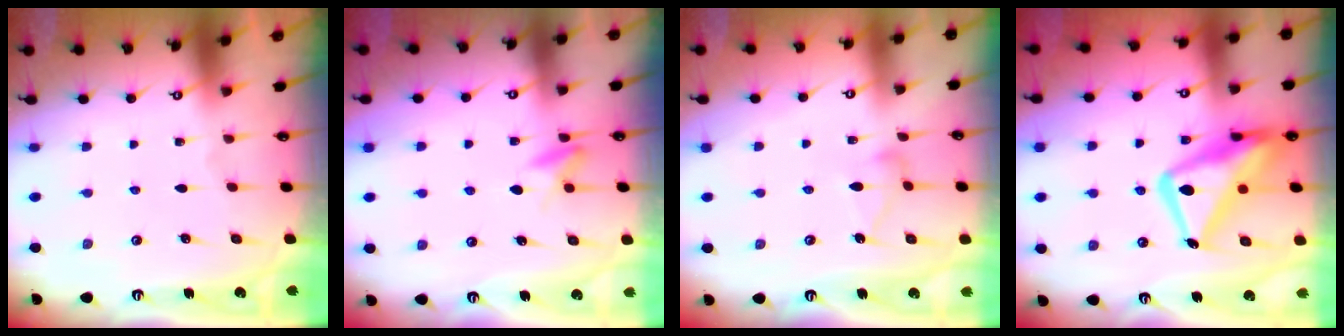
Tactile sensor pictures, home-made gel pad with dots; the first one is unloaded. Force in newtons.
{"total": 6.0, "press": 5.7, "slide": 1.7}
{"total": 7.9, "press": 7.9, "slide": 0.2}
{"total": 19.5, "press": 19.4, "slide": 1.8}